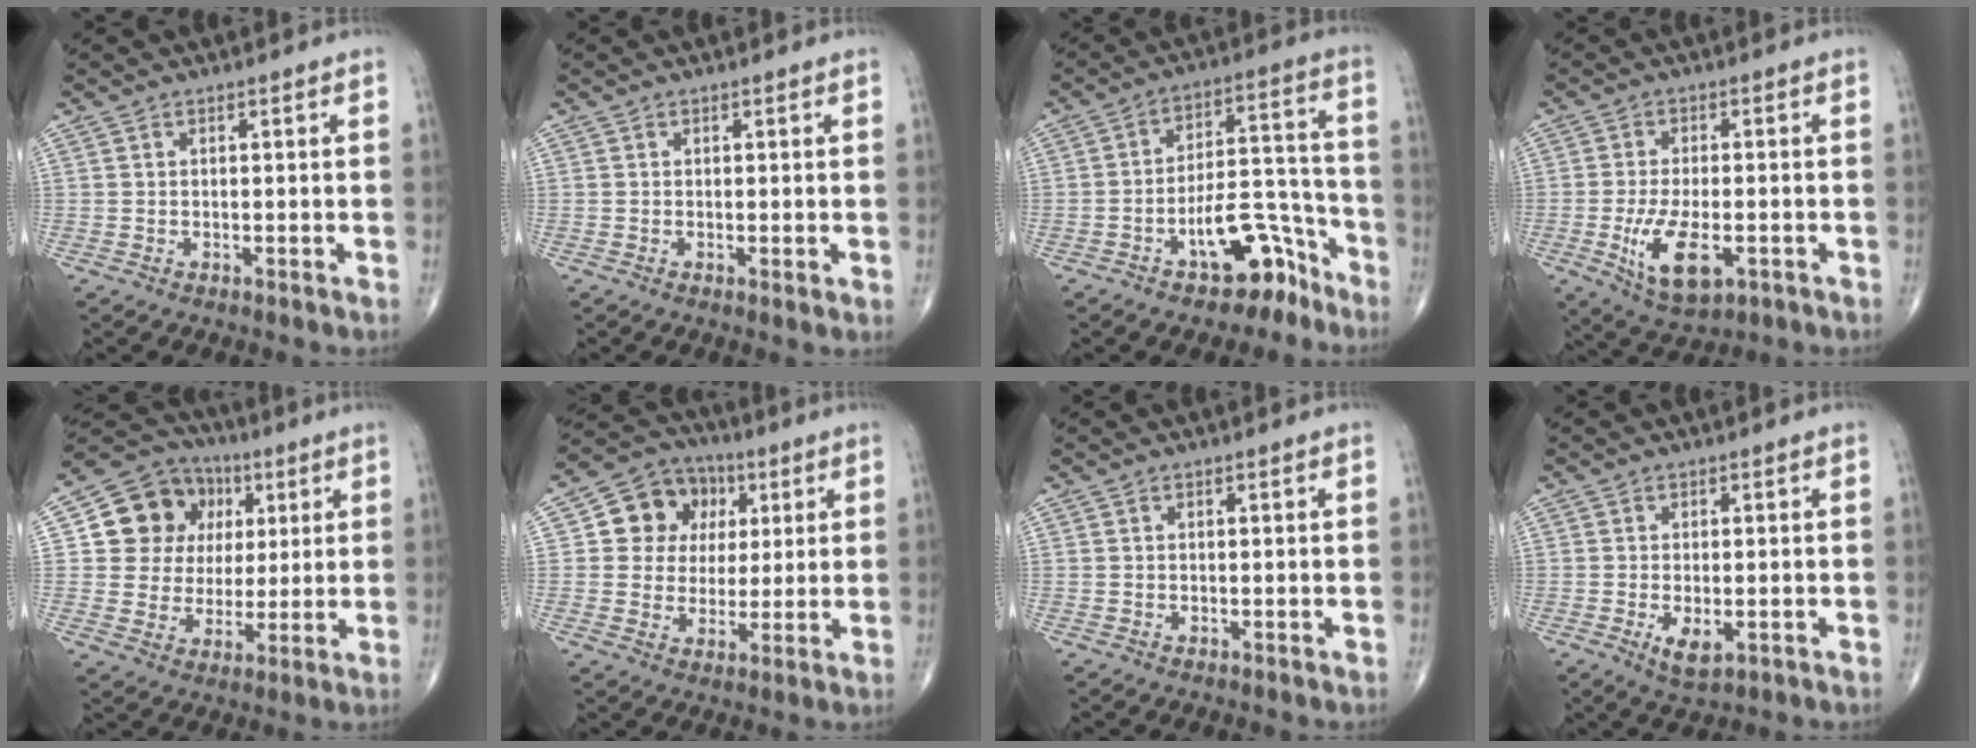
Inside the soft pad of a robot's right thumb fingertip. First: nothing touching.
{"total": 0.9, "force": [0.1, 0.3, 0.9], "torque": [-0.017, -0.005, -0.001]}
{"total": 12.1, "force": [-7.3, 5.8, 7.7], "torque": [-0.087, 0.083, -0.111]}
{"total": 10.1, "force": [-3.1, 4.7, 8.4], "torque": [-0.152, -0.005, -0.044]}
{"total": 14.5, "force": [3.9, 12.8, 5.7], "torque": [-0.056, 0.012, 0.069]}
{"total": 11.8, "force": [3.1, 10.3, 4.8], "torque": [-0.032, 0.003, 0.049]}
{"total": 0.0}
{"total": 4.3, "force": [-1.2, 2.0, 3.6], "torque": [-0.062, -0.010, -0.016]}